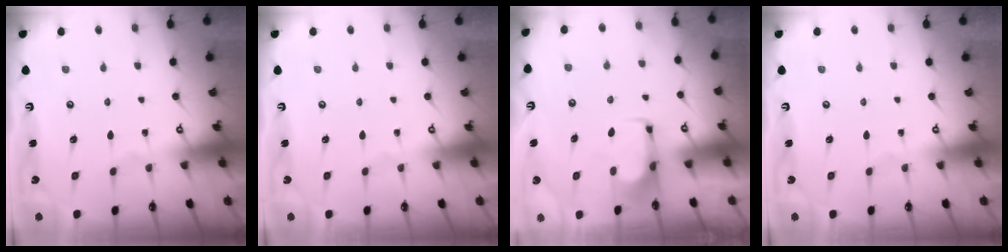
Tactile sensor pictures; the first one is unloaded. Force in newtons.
{"total": 0.0}
{"total": 1.9, "press": 1.9, "slide": 0.2}
{"total": 0.0}